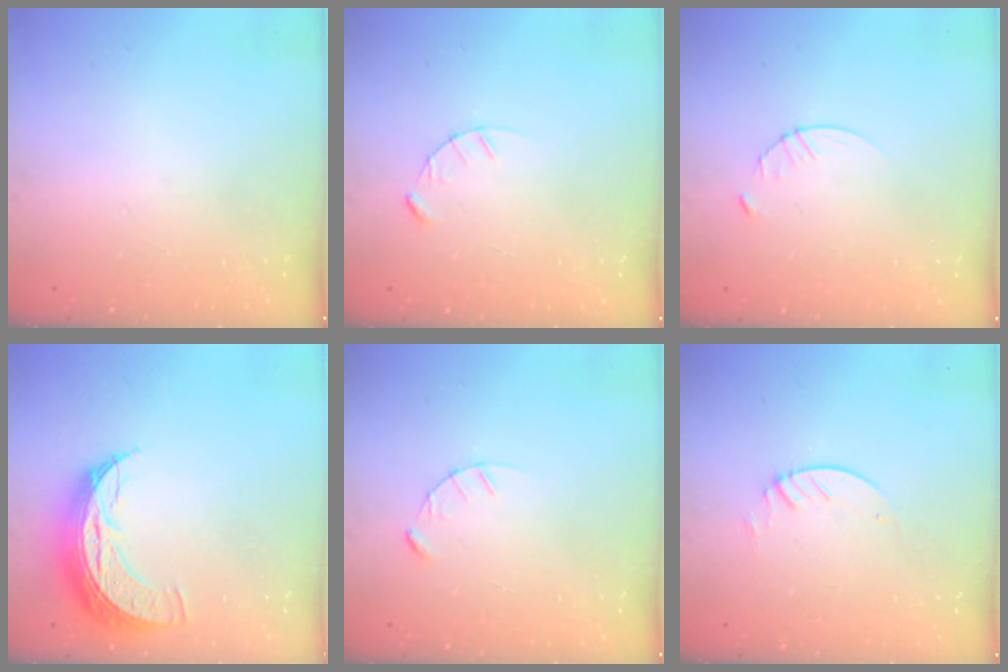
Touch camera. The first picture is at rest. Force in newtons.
{"total": 2.4, "press": 2.4, "slide": 0.3}
{"total": 3.4, "press": 3.4, "slide": 0.4}
{"total": 10.1, "press": 10.1, "slide": 0.7}
{"total": 2.4, "press": 2.4, "slide": 0.3}
{"total": 2.3, "press": 2.3, "slide": 0.2}